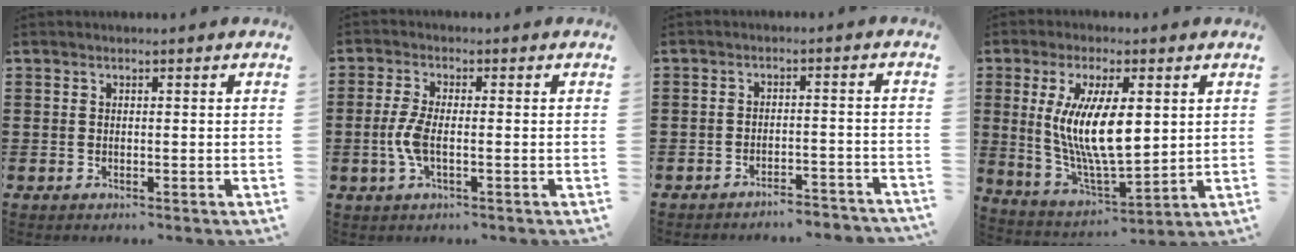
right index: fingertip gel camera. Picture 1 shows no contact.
{"total": 4.3, "force": [-1.0, 1.5, 3.9], "torque": [-0.105, -0.009, -0.028]}
{"total": 3.1, "force": [-3.1, 0.1, 0.3], "torque": [-0.011, 0.002, -0.066]}
{"total": 11.5, "force": [1.9, 3.9, 10.6], "torque": [-0.214, -0.001, 0.034]}